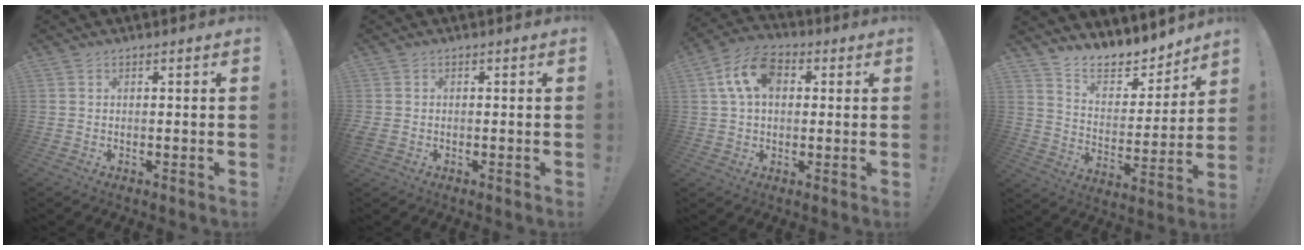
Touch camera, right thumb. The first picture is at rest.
{"total": 1.2, "force": [-0.3, 0.9, 0.7], "torque": [-0.019, 0.006, -0.003]}
{"total": 12.0, "force": [3.2, 7.9, 8.4], "torque": [-0.157, 0.018, 0.066]}
{"total": 10.5, "force": [9.7, 3.4, 2.1], "torque": [-0.044, -0.088, 0.178]}